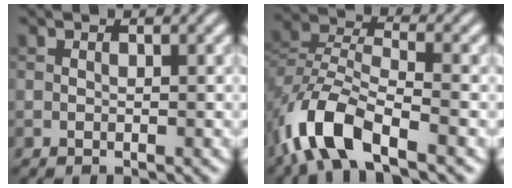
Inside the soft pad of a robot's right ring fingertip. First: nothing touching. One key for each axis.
{"total": 8.1, "fx": -4.7, "fy": 3.5, "fz": 5.5, "tx": -0.109, "ty": 0.000, "tz": -0.100}